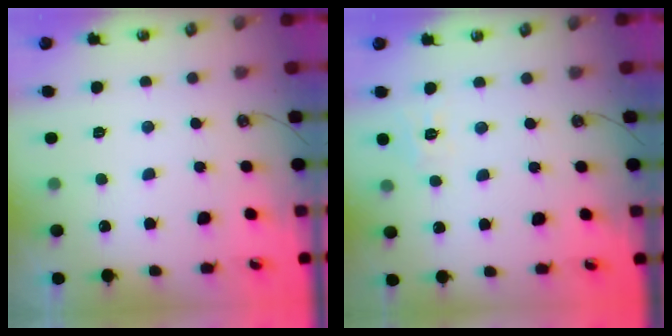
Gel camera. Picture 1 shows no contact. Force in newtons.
{"total": 3.9, "press": 3.9, "slide": 0.2}